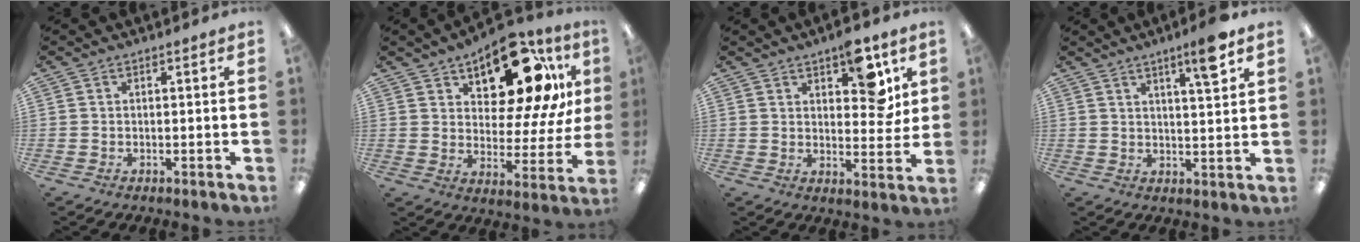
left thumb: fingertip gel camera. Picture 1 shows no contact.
{"total": 18.8, "force": [12.2, 8.5, 11.5], "torque": [-0.168, -0.069, 0.204]}
{"total": 10.8, "force": [5.9, 5.1, 7.4], "torque": [-0.075, -0.030, 0.095]}
{"total": 7.2, "force": [4.6, 0.7, 5.5], "torque": [-0.078, -0.020, 0.068]}